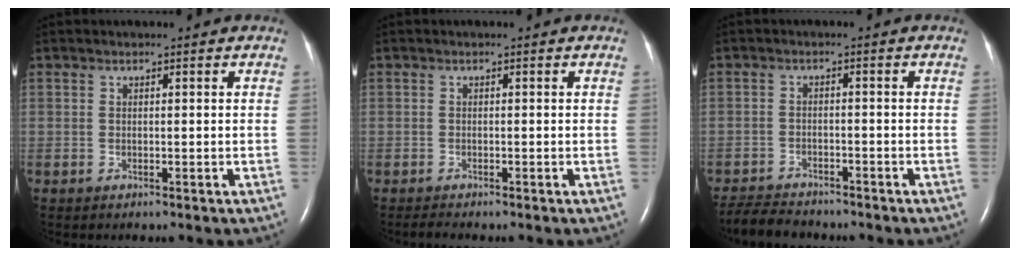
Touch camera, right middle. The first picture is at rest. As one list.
[{"total": 1.0, "force": [-0.9, -0.1, 0.4], "torque": [-0.018, -0.007, -0.017]}, {"total": 6.4, "force": [-6.1, 1.4, 1.7], "torque": [-0.029, -0.017, -0.099]}]